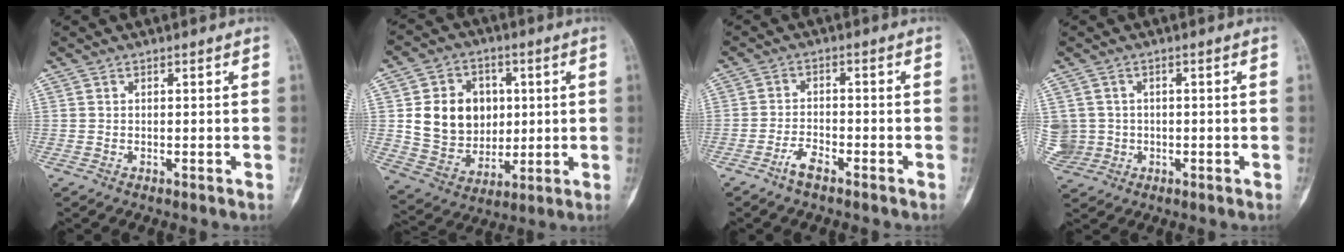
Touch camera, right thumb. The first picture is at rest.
{"total": 14.6, "force": [2.2, 12.1, 7.8], "torque": [-0.090, -0.004, 0.053]}
{"total": 3.6, "force": [-2.6, 1.1, 2.2], "torque": [-0.048, 0.018, -0.051]}
{"total": 6.6, "force": [0.0, 6.4, 1.4], "torque": [-0.034, 0.021, 0.012]}